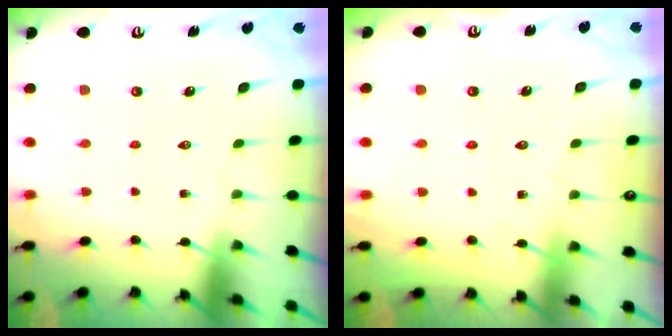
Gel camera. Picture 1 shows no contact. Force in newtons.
{"total": 3.9, "press": 3.8, "slide": 0.6}